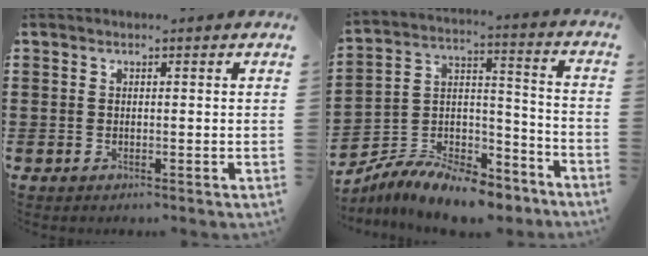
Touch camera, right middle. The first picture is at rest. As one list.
[{"total": 9.0, "force": [-8.3, 1.9, 3.0], "torque": [-0.049, 0.023, -0.162]}]